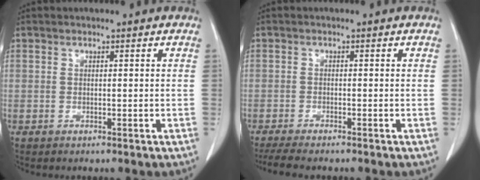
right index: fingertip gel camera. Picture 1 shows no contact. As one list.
[{"total": 6.0, "force": [-5.1, 0.7, 3.1], "torque": [-0.045, -0.015, -0.082]}]